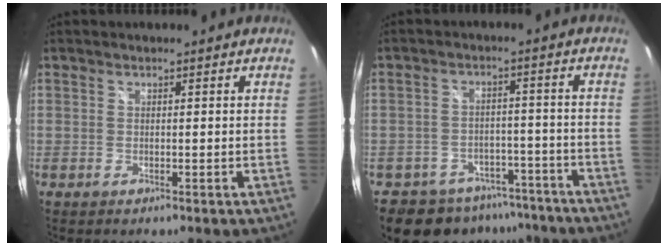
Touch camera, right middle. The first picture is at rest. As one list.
[{"total": 12.4, "force": [-9.6, 7.1, 3.3], "torque": [-0.077, 0.014, -0.120]}]